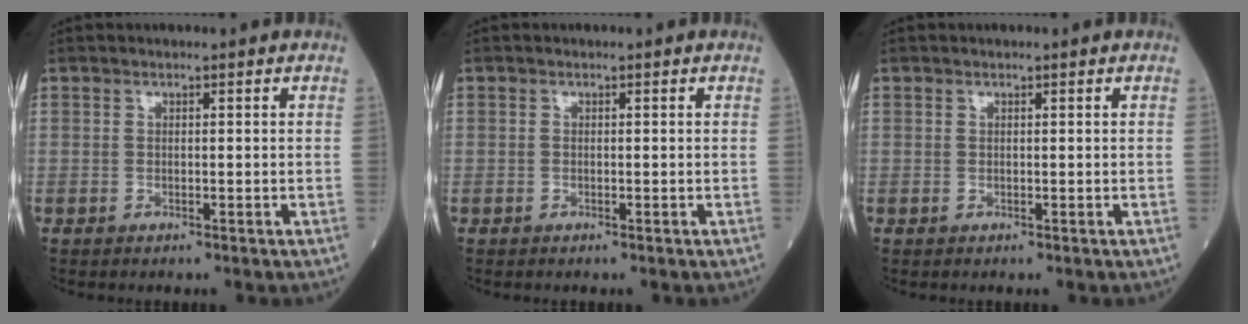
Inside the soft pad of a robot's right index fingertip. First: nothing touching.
{"total": 0.0}
{"total": 0.0}